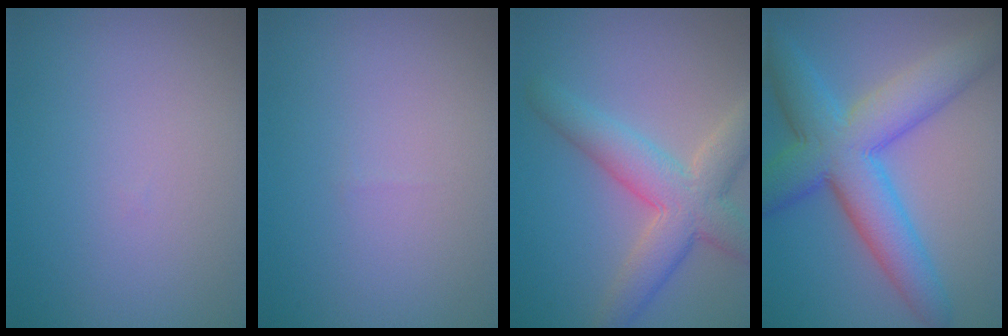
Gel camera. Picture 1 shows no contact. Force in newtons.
{"total": 0.0}
{"total": 6.0, "press": 6.0, "slide": 0.4}
{"total": 9.5, "press": 9.5, "slide": 0.1}